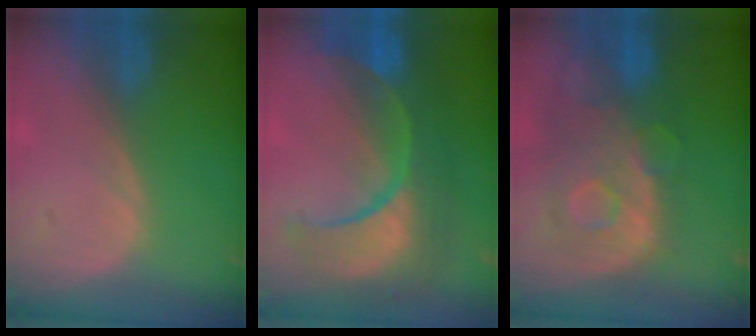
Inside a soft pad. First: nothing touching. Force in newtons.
{"total": 12.3, "press": 12.2, "slide": 1.4}
{"total": 11.3, "press": 9.8, "slide": 5.6}